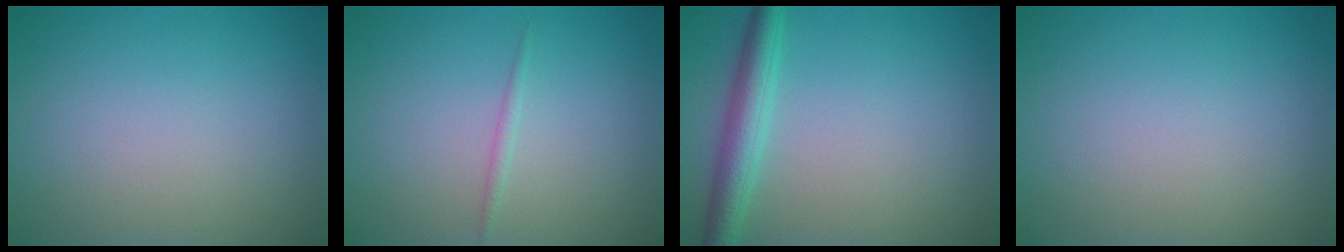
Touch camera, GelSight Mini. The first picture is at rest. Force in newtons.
{"total": 0.7, "press": 0.7, "slide": 0.0}
{"total": 3.5, "press": 3.5, "slide": 0.1}
{"total": 0.0}